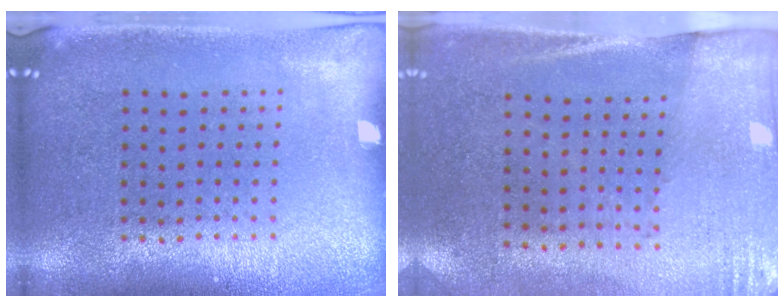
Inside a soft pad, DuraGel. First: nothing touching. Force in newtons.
{"total": 2.7, "press": 2.4, "slide": 1.4}